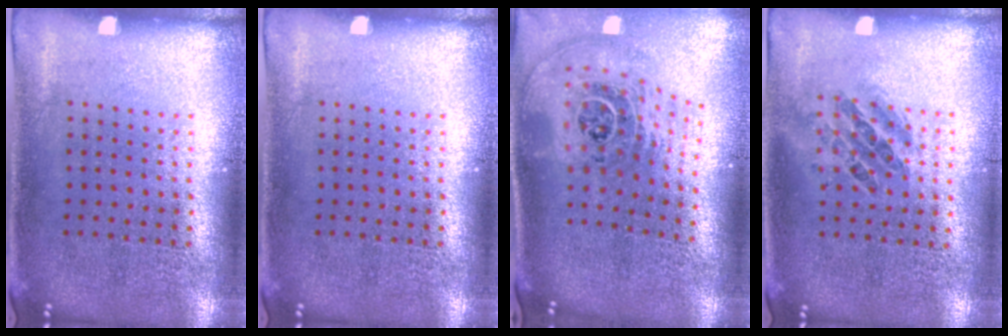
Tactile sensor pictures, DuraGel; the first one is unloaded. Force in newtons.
{"total": 0.0}
{"total": 2.9, "press": 2.0, "slide": 2.1}
{"total": 0.9, "press": 0.8, "slide": 0.3}